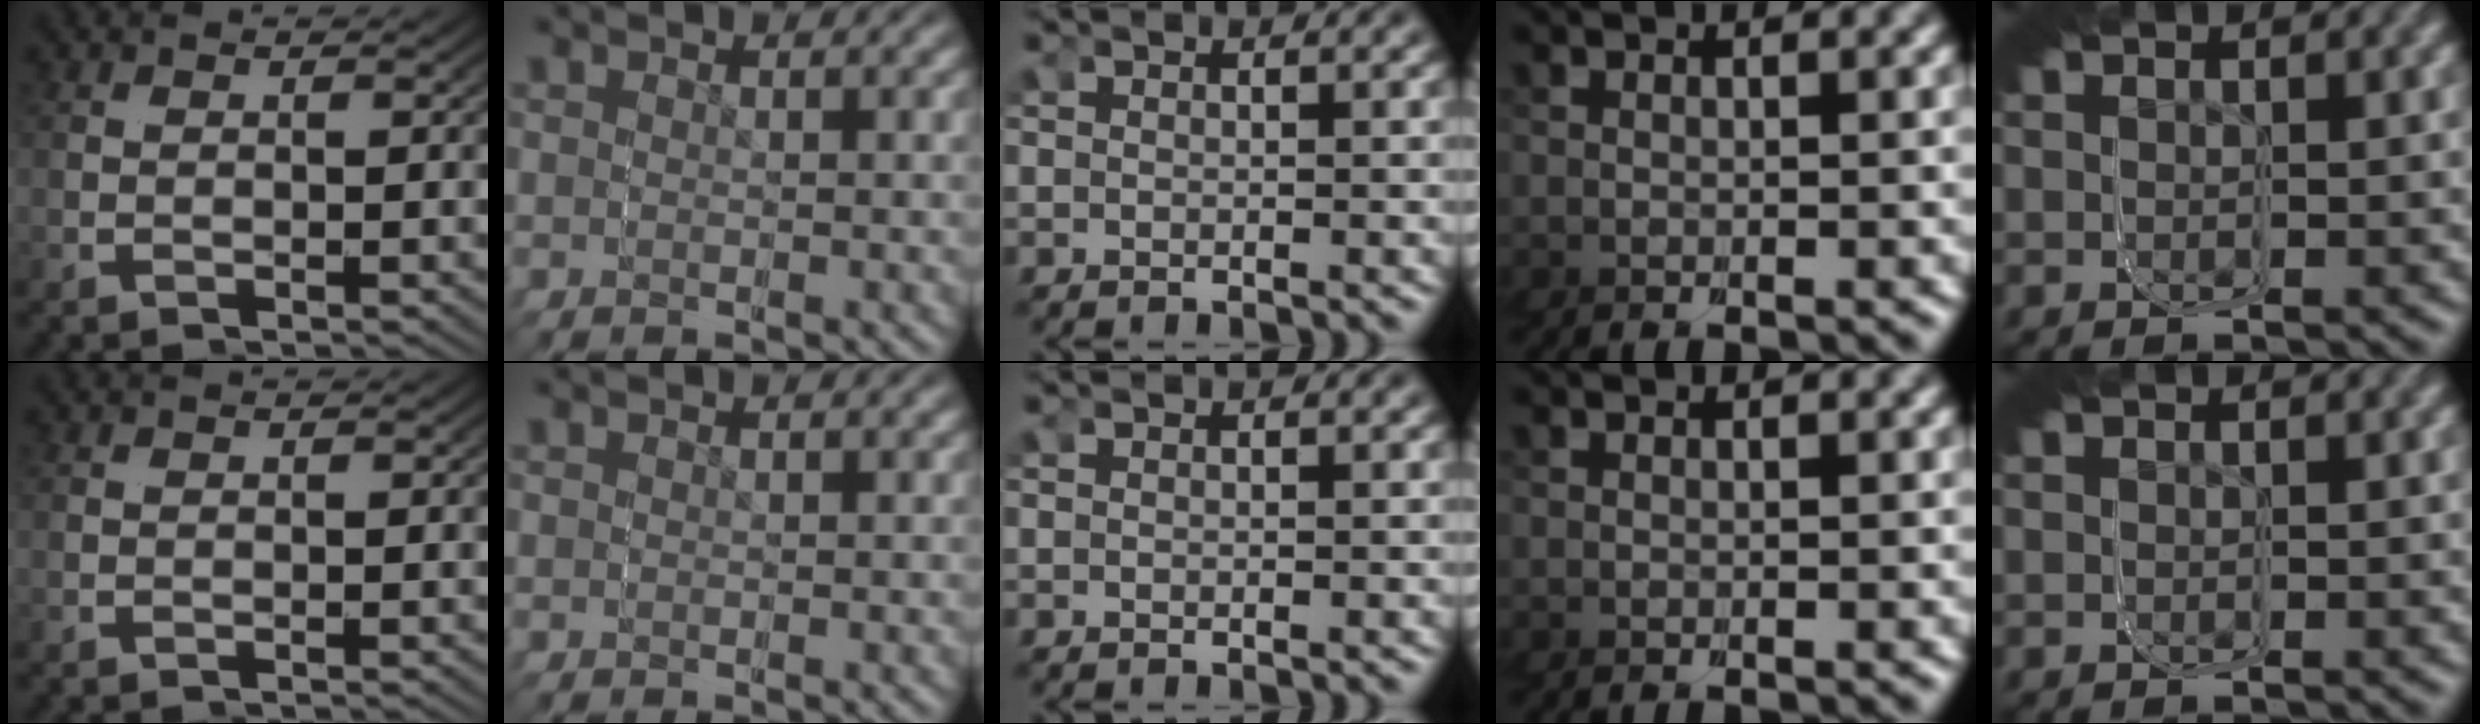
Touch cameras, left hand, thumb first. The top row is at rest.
{}